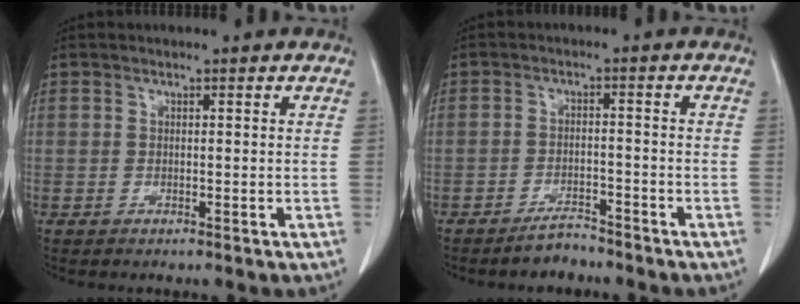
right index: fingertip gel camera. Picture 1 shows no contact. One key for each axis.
{"total": 3.3, "fx": -3.1, "fy": 0.9, "fz": 0.8, "tx": -0.013, "ty": -0.001, "tz": -0.051}